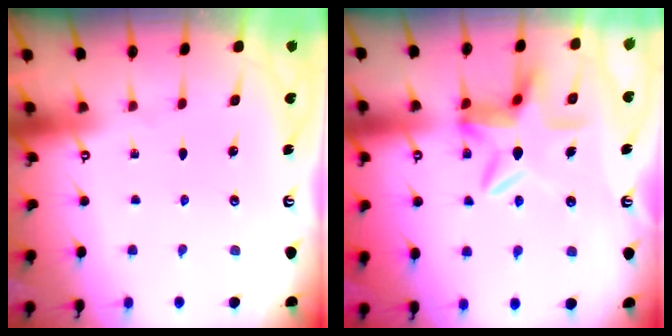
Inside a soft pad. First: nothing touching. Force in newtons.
{"total": 10.1, "press": 10.0, "slide": 1.1}